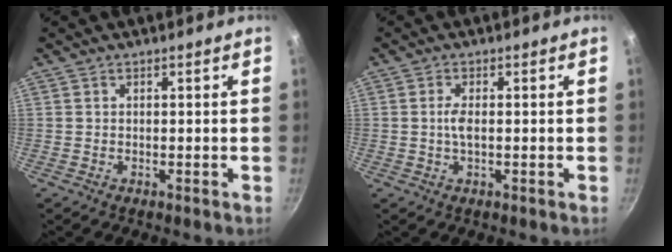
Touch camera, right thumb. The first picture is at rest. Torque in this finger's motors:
{"motor_torque": [0.65, 0.59, 0.56, 0.00, 0.05]}